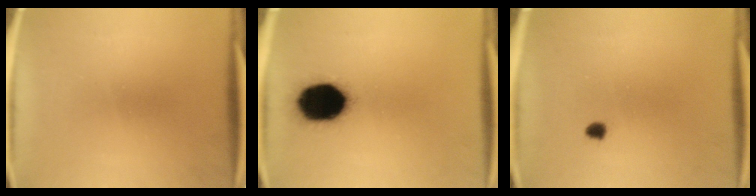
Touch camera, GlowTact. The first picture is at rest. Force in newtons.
{"total": 17.5}
{"total": 1.3}